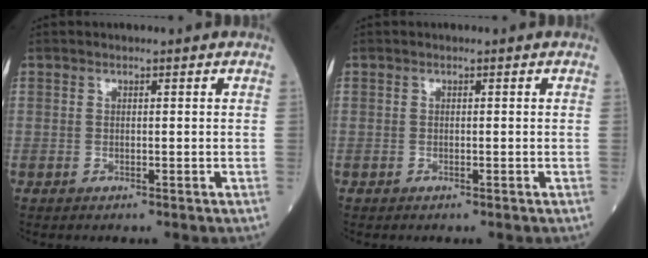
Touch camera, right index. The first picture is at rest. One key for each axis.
{"total": 0.0}